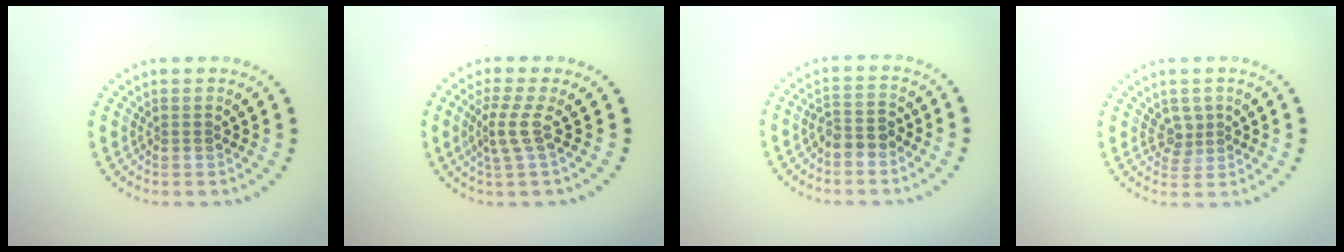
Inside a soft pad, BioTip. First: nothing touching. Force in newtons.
{"total": 2.4, "press": 1.6, "slide": 1.8}
{"total": 2.0, "press": 1.8, "slide": 0.8}
{"total": 1.8, "press": 1.2, "slide": 1.3}